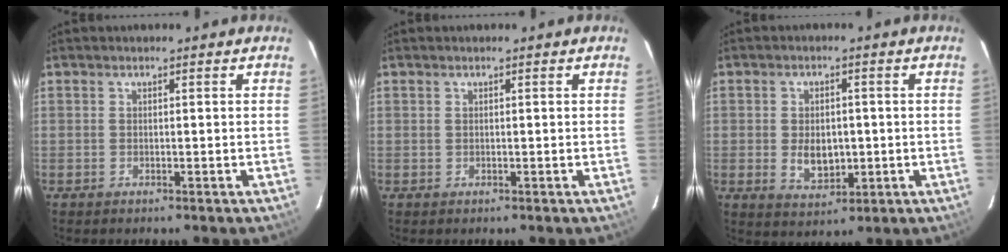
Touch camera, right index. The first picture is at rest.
{"total": 0.0}
{"total": 6.2, "force": [-0.7, 4.2, 4.6], "torque": [-0.085, -0.007, -0.002]}